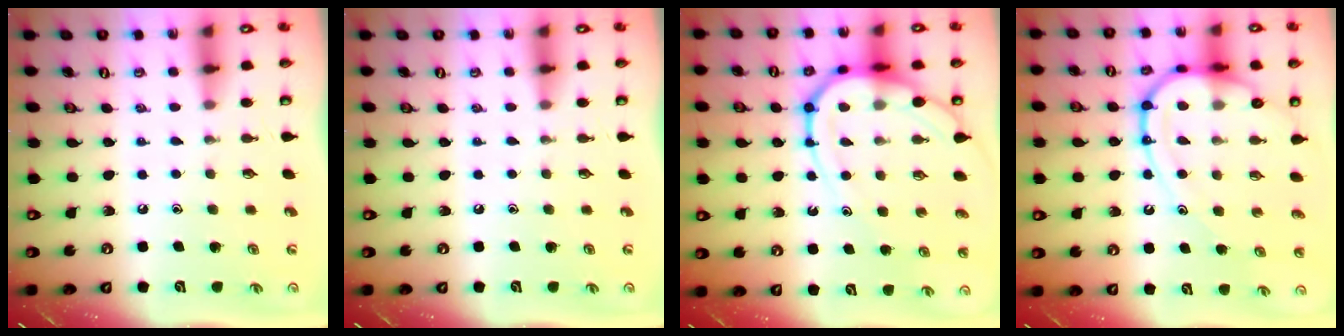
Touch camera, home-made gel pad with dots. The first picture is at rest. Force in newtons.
{"total": 0.0}
{"total": 13.8, "press": 13.7, "slide": 1.3}
{"total": 14.5, "press": 14.4, "slide": 1.2}